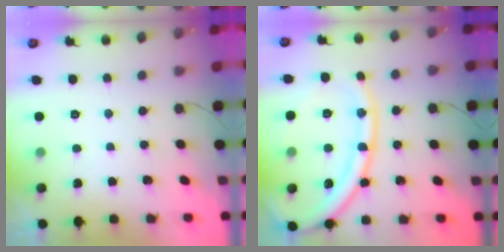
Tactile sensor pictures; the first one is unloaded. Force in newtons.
{"total": 18.7, "press": 18.5, "slide": 2.2}